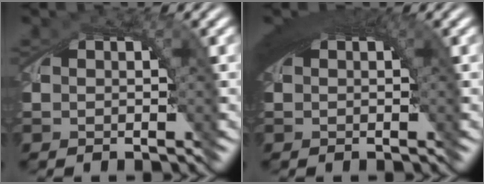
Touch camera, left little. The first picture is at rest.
{"total": 5.0, "force": [1.2, 2.1, 4.4], "torque": [-0.065, 0.006, 0.019]}